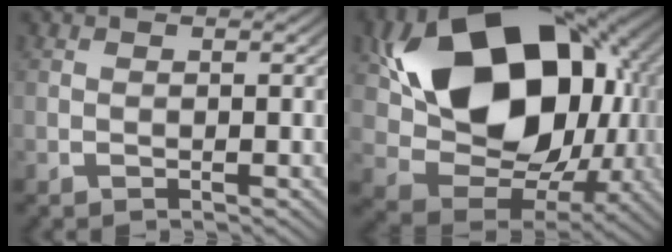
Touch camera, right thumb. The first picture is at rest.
{"total": 23.1, "force": [2.2, 15.2, 17.2], "torque": [-0.328, -0.042, 0.049]}